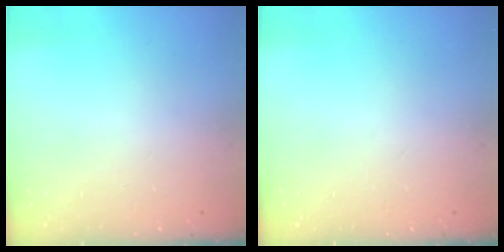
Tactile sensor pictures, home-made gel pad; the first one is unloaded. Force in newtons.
{"total": 0.0}